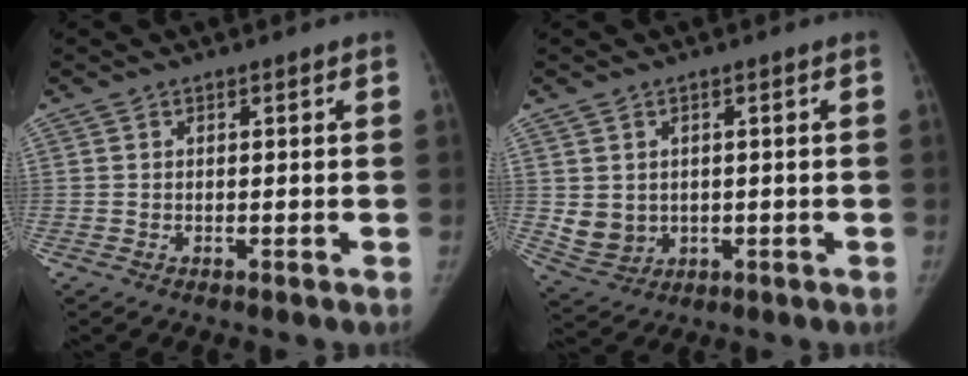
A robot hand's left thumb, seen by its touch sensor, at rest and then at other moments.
{"total": 5.3, "force": [0.5, 4.6, 2.5], "torque": [-0.033, -0.010, 0.027]}